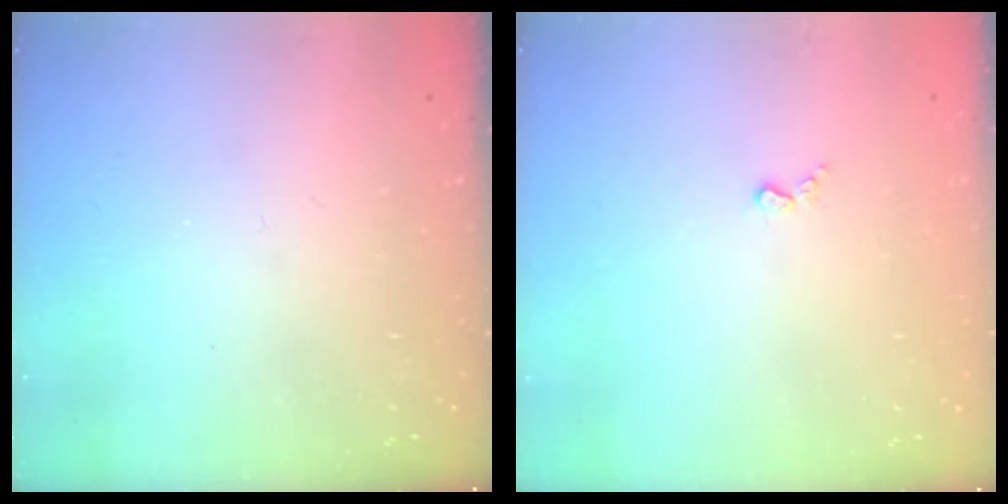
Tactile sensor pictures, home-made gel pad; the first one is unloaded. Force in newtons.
{"total": 3.0, "press": 2.9, "slide": 0.5}